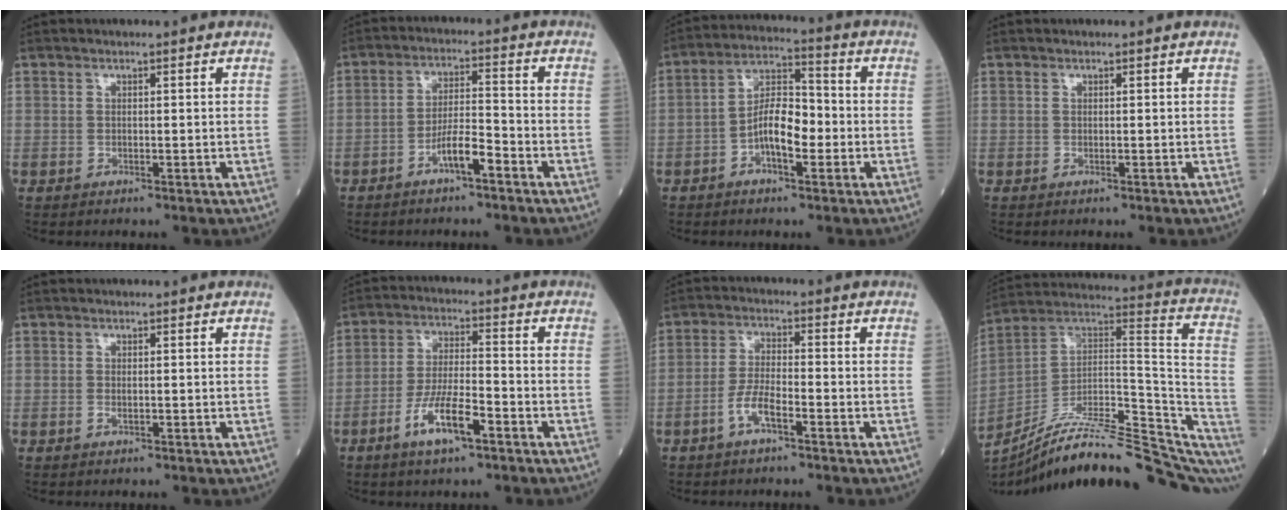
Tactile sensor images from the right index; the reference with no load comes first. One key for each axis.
{"total": 5.3, "fx": -3.2, "fy": 0.8, "fz": 4.1, "tx": -0.077, "ty": 0.010, "tz": -0.060}
{"total": 8.2, "fx": -2.2, "fy": 3.1, "fz": 7.3, "tx": -0.135, "ty": 0.019, "tz": -0.045}
{"total": 0.0}
{"total": 0.9, "fx": -0.2, "fy": 0.4, "fz": 0.8, "tx": -0.019, "ty": -0.001, "tz": -0.004}
{"total": 8.4, "fx": -4.4, "fy": 1.7, "fz": 6.9, "tx": -0.135, "ty": -0.003, "tz": -0.081}
{"total": 4.7, "fx": -2.6, "fy": 1.0, "fz": 3.8, "tx": -0.078, "ty": 0.006, "tz": -0.053}
{"total": 29.9, "fx": -24.3, "fy": 5.5, "fz": 16.4, "tx": -0.192, "ty": 0.013, "tz": -0.359}